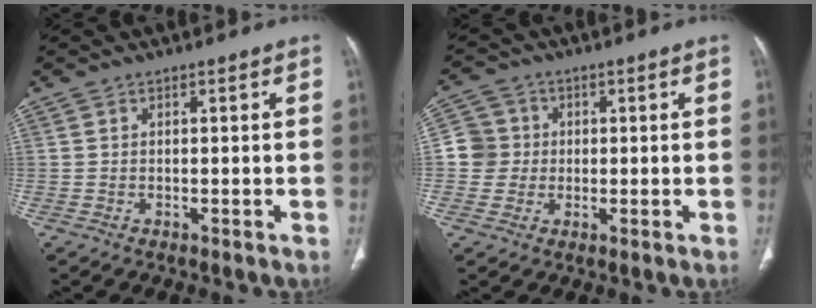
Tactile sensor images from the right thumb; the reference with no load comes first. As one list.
[{"total": 5.4, "force": [0.1, 5.4, 0.6], "torque": [0.019, 0.011, -0.006]}]